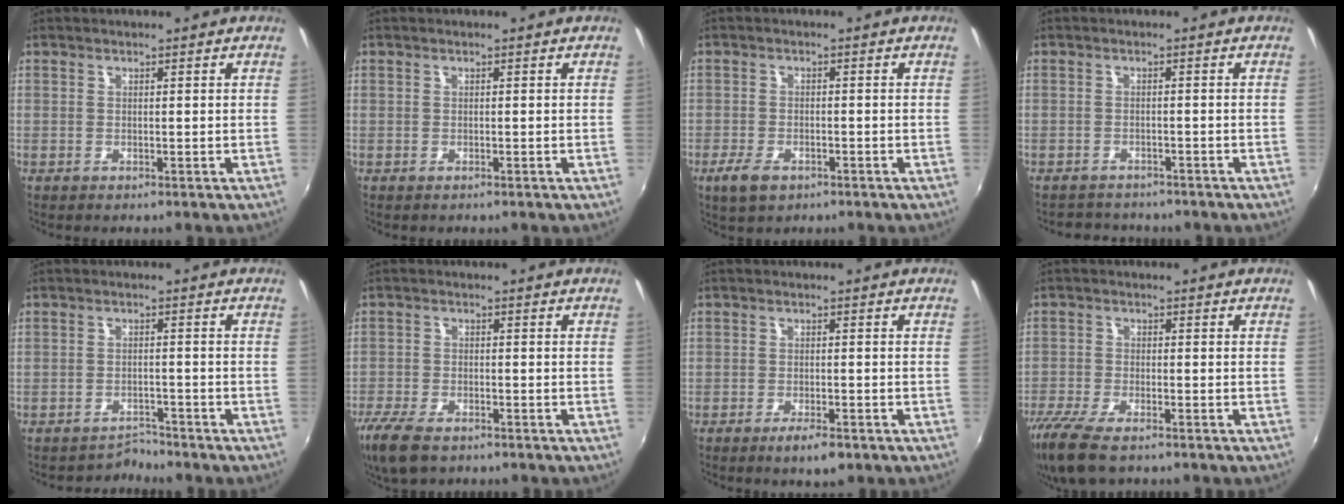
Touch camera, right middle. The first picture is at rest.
{"total": 0.0}
{"total": 4.9, "force": [-3.0, 2.4, 3.1], "torque": [-0.079, -0.010, -0.052]}
{"total": 5.3, "force": [-4.8, 2.0, 1.0], "torque": [-0.029, -0.004, -0.070]}
{"total": 2.8, "force": [-2.6, 0.5, -0.8], "torque": [0.013, 0.008, -0.043]}
{"total": 8.8, "force": [-6.3, 3.5, 5.0], "torque": [-0.135, -0.026, -0.121]}
{"total": 3.8, "force": [-2.4, 1.1, 2.7], "torque": [-0.056, -0.005, -0.041]}
{"total": 11.0, "force": [-8.2, 3.3, 6.6], "torque": [-0.159, -0.044, -0.153]}